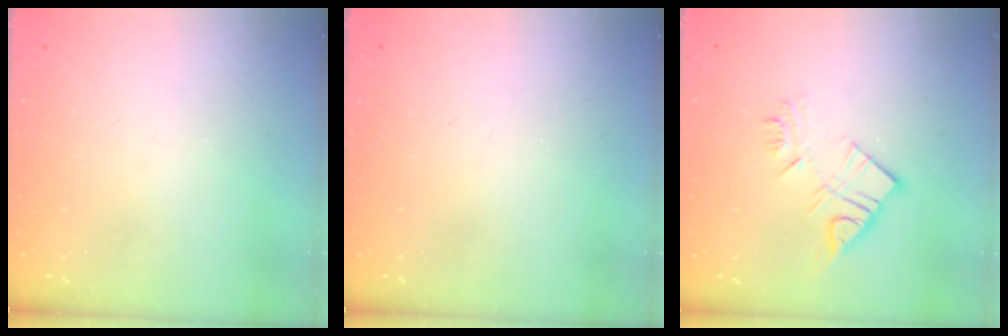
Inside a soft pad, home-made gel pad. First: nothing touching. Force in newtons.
{"total": 3.6, "press": 3.5, "slide": 0.4}
{"total": 11.4, "press": 11.4, "slide": 0.9}